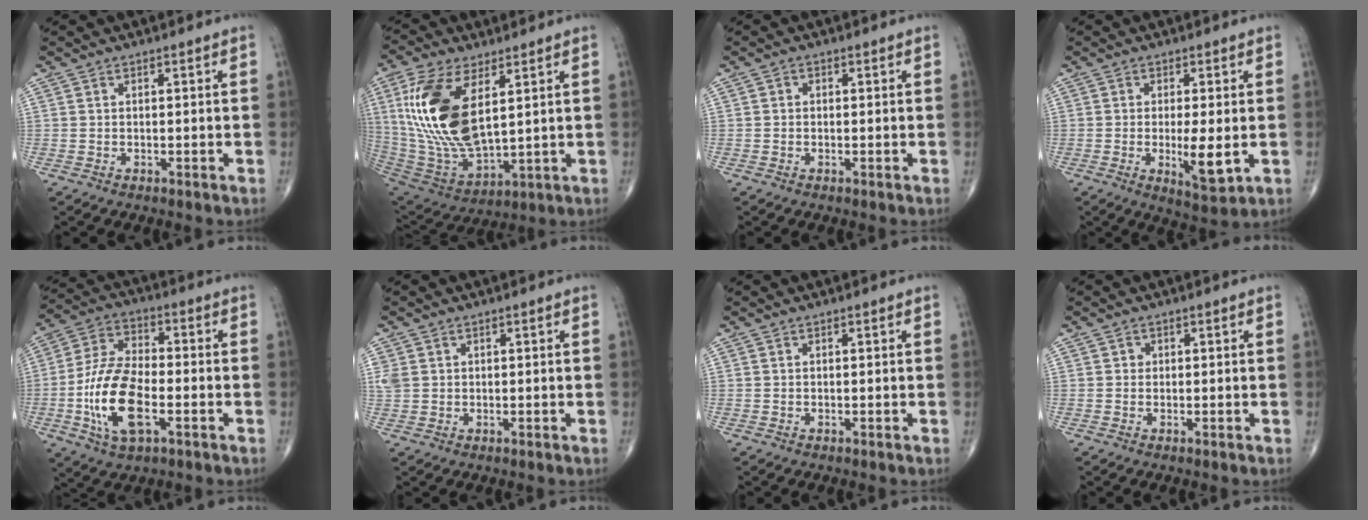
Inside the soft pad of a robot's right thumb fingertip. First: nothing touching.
{"total": 20.4, "force": [5.7, 9.6, 17.0], "torque": [-0.348, -0.029, 0.119]}
{"total": 0.8, "force": [-0.1, 0.7, 0.4], "torque": [0.001, 0.003, -0.006]}
{"total": 7.1, "force": [-0.9, 2.0, 6.8], "torque": [-0.111, -0.020, -0.012]}
{"total": 15.2, "force": [-4.1, 7.2, 12.7], "torque": [-0.254, 0.018, -0.078]}
{"total": 3.0, "force": [0.8, 2.5, 1.4], "torque": [-0.034, 0.005, 0.023]}
{"total": 0.0}
{"total": 0.8, "force": [0.1, 0.8, 0.2], "torque": [0.004, 0.002, 0.000]}